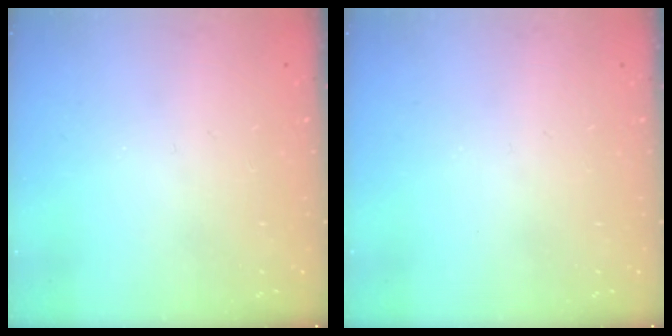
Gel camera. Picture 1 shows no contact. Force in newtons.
{"total": 0.0}